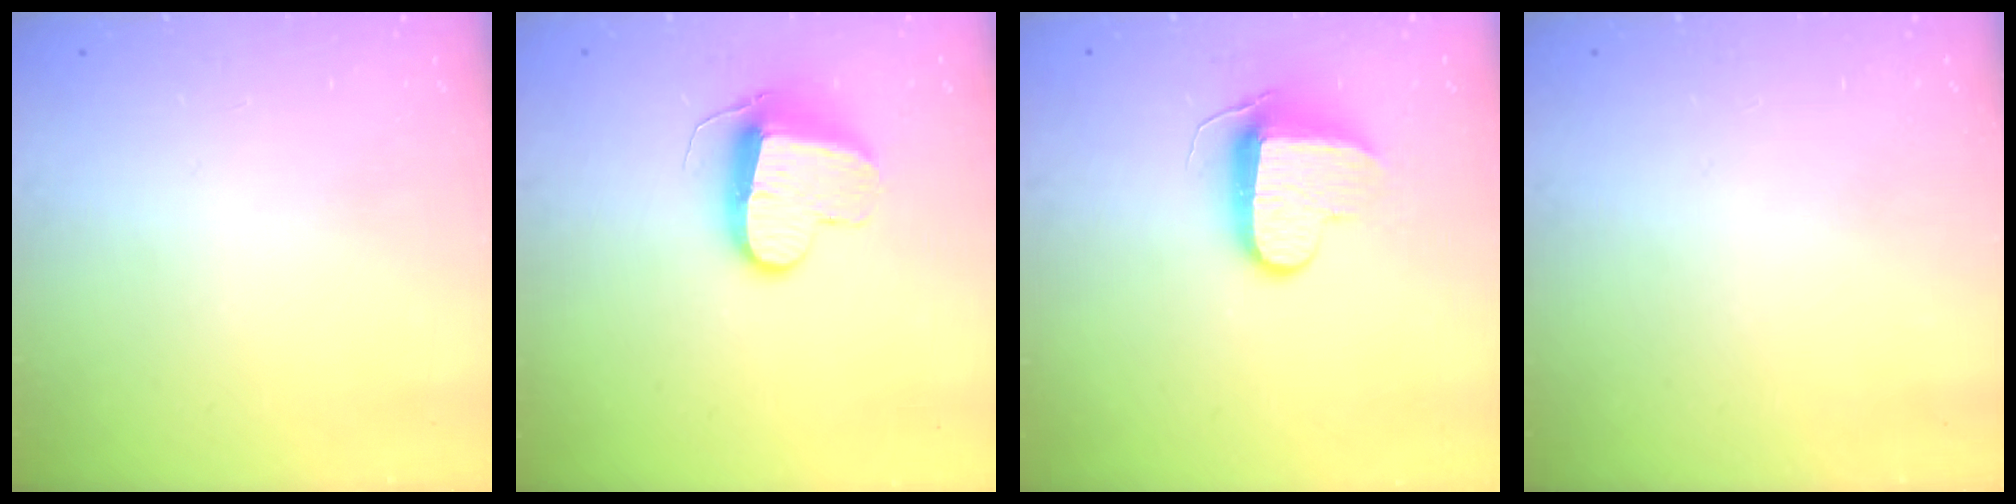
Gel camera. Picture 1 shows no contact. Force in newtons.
{"total": 10.6, "press": 10.6, "slide": 0.9}
{"total": 9.4, "press": 9.4, "slide": 0.5}
{"total": 0.0}